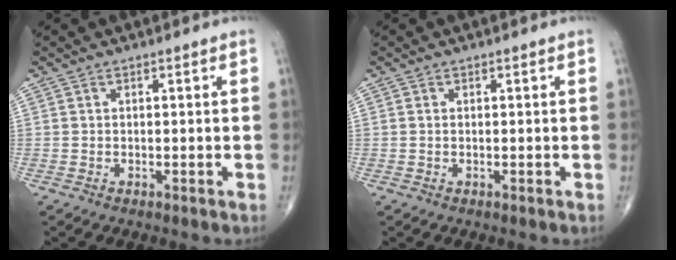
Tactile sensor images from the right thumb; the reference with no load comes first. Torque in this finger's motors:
{"motor_torque": [-0.22, -0.03, 0.02, 0.15, 0.03]}